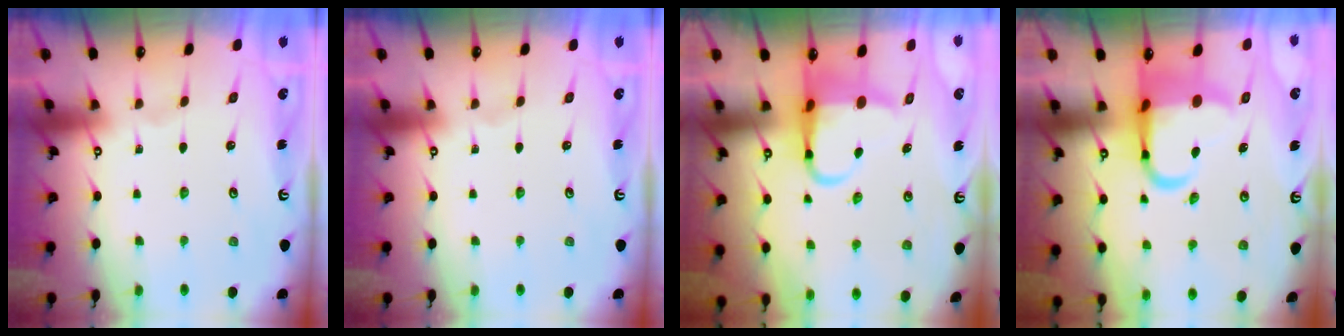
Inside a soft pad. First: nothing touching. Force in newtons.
{"total": 0.0}
{"total": 6.6, "press": 6.4, "slide": 1.6}
{"total": 9.5, "press": 9.3, "slide": 1.7}